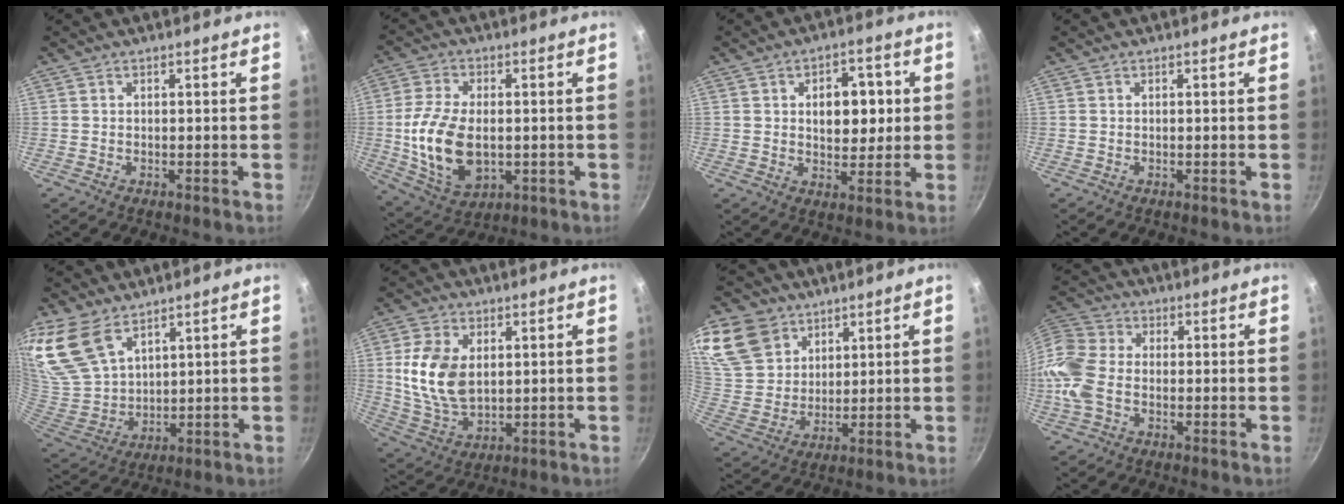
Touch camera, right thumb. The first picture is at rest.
{"total": 14.8, "force": [-1.0, 9.1, 11.7], "torque": [-0.217, -0.003, -0.008]}
{"total": 9.4, "force": [1.5, 6.0, 7.1], "torque": [-0.055, -0.001, 0.020]}
{"total": 0.0}
{"total": 14.1, "force": [8.8, 8.1, 7.5], "torque": [-0.145, -0.034, 0.194]}
{"total": 12.5, "force": [2.1, 8.1, 9.3], "torque": [-0.169, -0.018, 0.048]}
{"total": 18.7, "force": [10.6, 13.4, 7.5], "torque": [-0.157, -0.023, 0.211]}
{"total": 11.5, "force": [-2.1, 8.1, 7.9], "torque": [-0.158, 0.023, -0.060]}